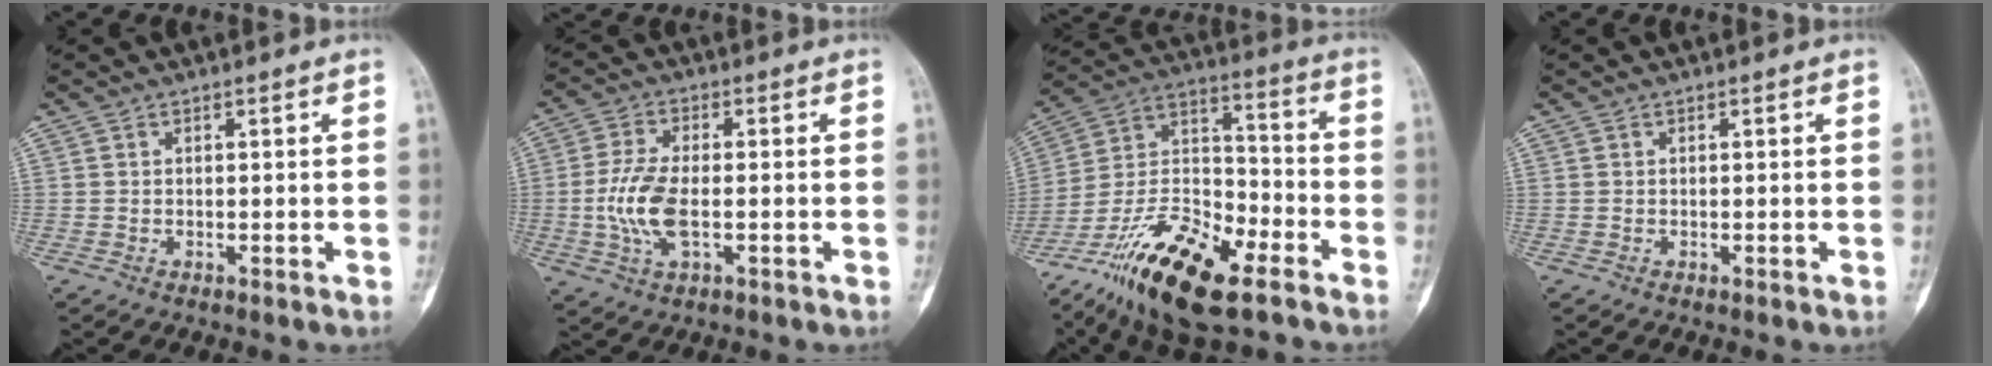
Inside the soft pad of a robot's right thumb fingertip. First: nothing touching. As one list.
[{"total": 9.0, "force": [-1.3, 4.2, 7.8], "torque": [-0.176, 0.005, -0.026]}, {"total": 20.2, "force": [-12.8, 7.1, 13.8], "torque": [-0.256, 0.065, -0.233]}, {"total": 0.0}]